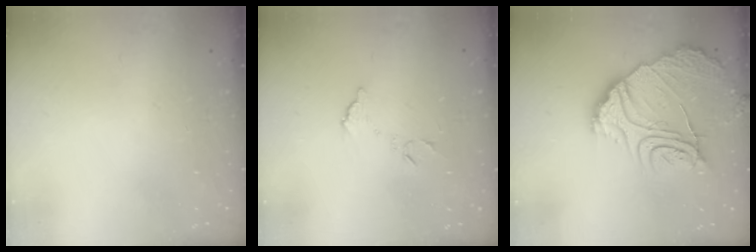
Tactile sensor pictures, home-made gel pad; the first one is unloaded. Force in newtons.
{"total": 6.3, "press": 6.3, "slide": 0.4}
{"total": 16.3, "press": 16.2, "slide": 1.7}